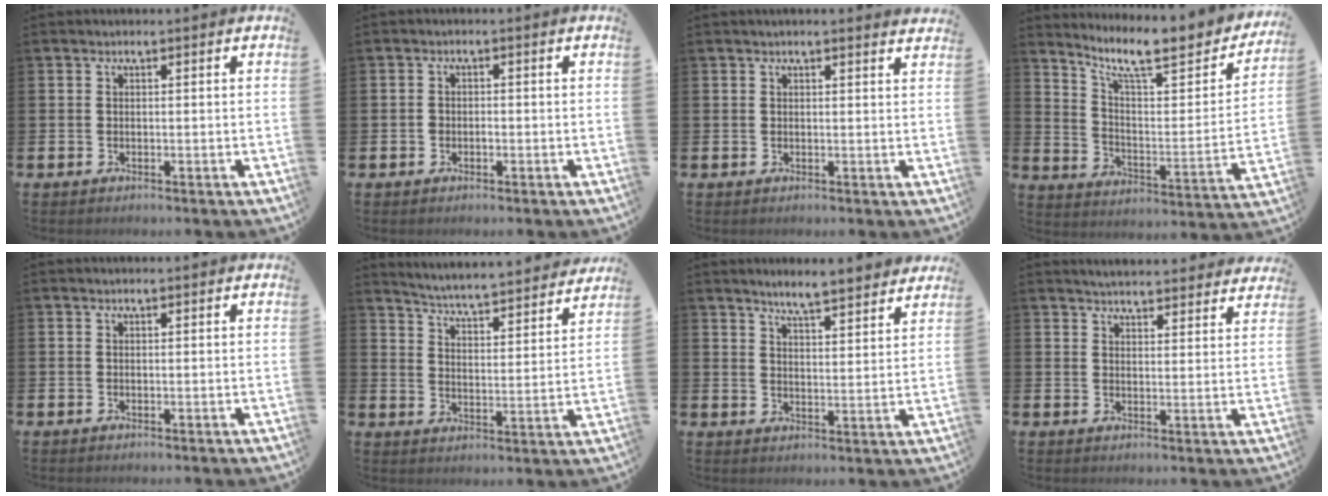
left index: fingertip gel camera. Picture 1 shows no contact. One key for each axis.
{"total": 1.2, "fx": -0.5, "fy": 1.0, "fz": 0.6, "tx": -0.007, "ty": 0.003, "tz": -0.013}
{"total": 0.9, "fx": 0.9, "fy": 0.0, "fz": 0.2, "tx": 0.004, "ty": -0.004, "tz": 0.015}
{"total": 10.4, "fx": 8.5, "fy": 2.4, "fz": 5.4, "tx": -0.120, "ty": -0.067, "tz": 0.139}
{"total": 0.0}
{"total": 5.2, "fx": 5.1, "fy": -0.1, "fz": 0.9, "tx": -0.038, "ty": -0.051, "tz": 0.082}
{"total": 5.8, "fx": 5.7, "fy": -0.1, "fz": 1.2, "tx": -0.035, "ty": -0.036, "tz": 0.099}
{"total": 4.5, "fx": 4.5, "fy": 0.5, "fz": 0.4, "tx": -0.008, "ty": -0.030, "tz": 0.079}